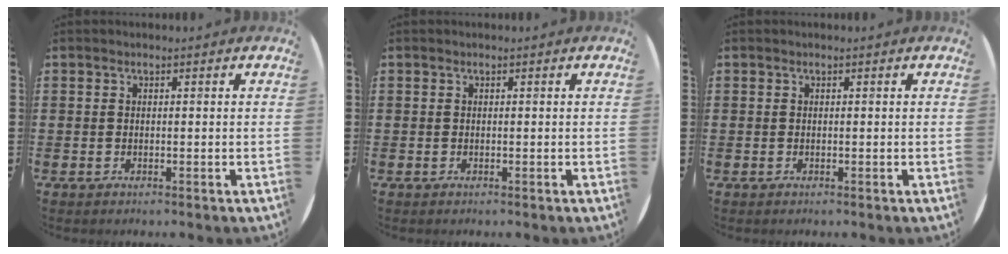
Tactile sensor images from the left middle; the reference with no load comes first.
{"total": 0.0}
{"total": 0.0}